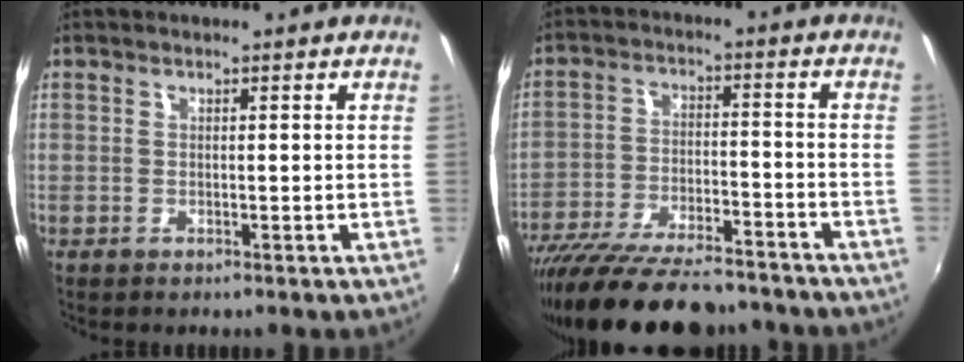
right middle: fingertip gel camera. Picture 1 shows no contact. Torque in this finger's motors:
{"motor_torque": [1.47, -0.67, 0.36, 0.21]}